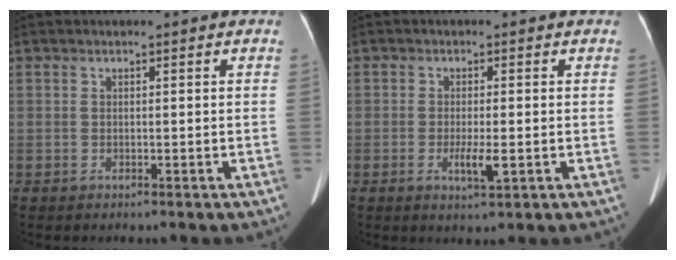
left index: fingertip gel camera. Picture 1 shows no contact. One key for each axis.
{"total": 3.1, "fx": -0.8, "fy": 0.5, "fz": 3.0, "tx": -0.055, "ty": -0.005, "tz": -0.011}